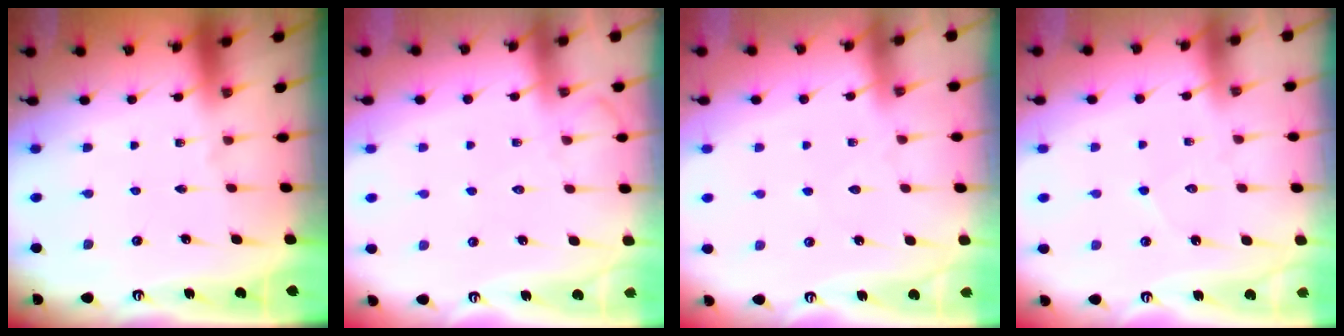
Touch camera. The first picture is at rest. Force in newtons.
{"total": 6.1, "press": 6.0, "slide": 0.8}
{"total": 4.5, "press": 4.5, "slide": 0.5}
{"total": 5.1, "press": 5.1, "slide": 0.4}